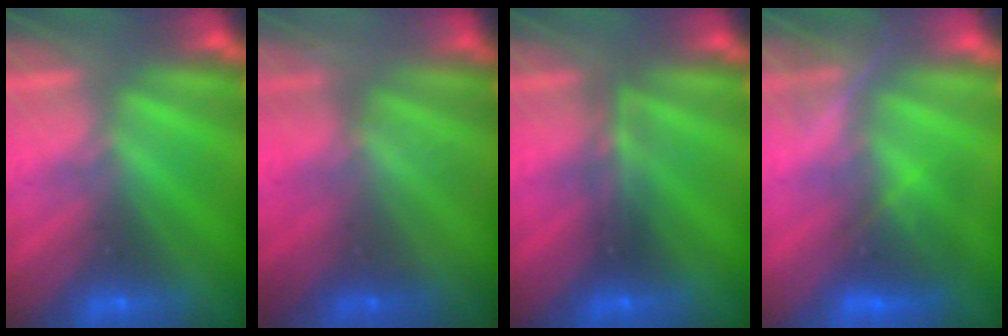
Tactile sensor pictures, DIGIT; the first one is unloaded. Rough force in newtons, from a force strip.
{"total": 2.3}
{"total": 2.3}
{"total": 4.5}